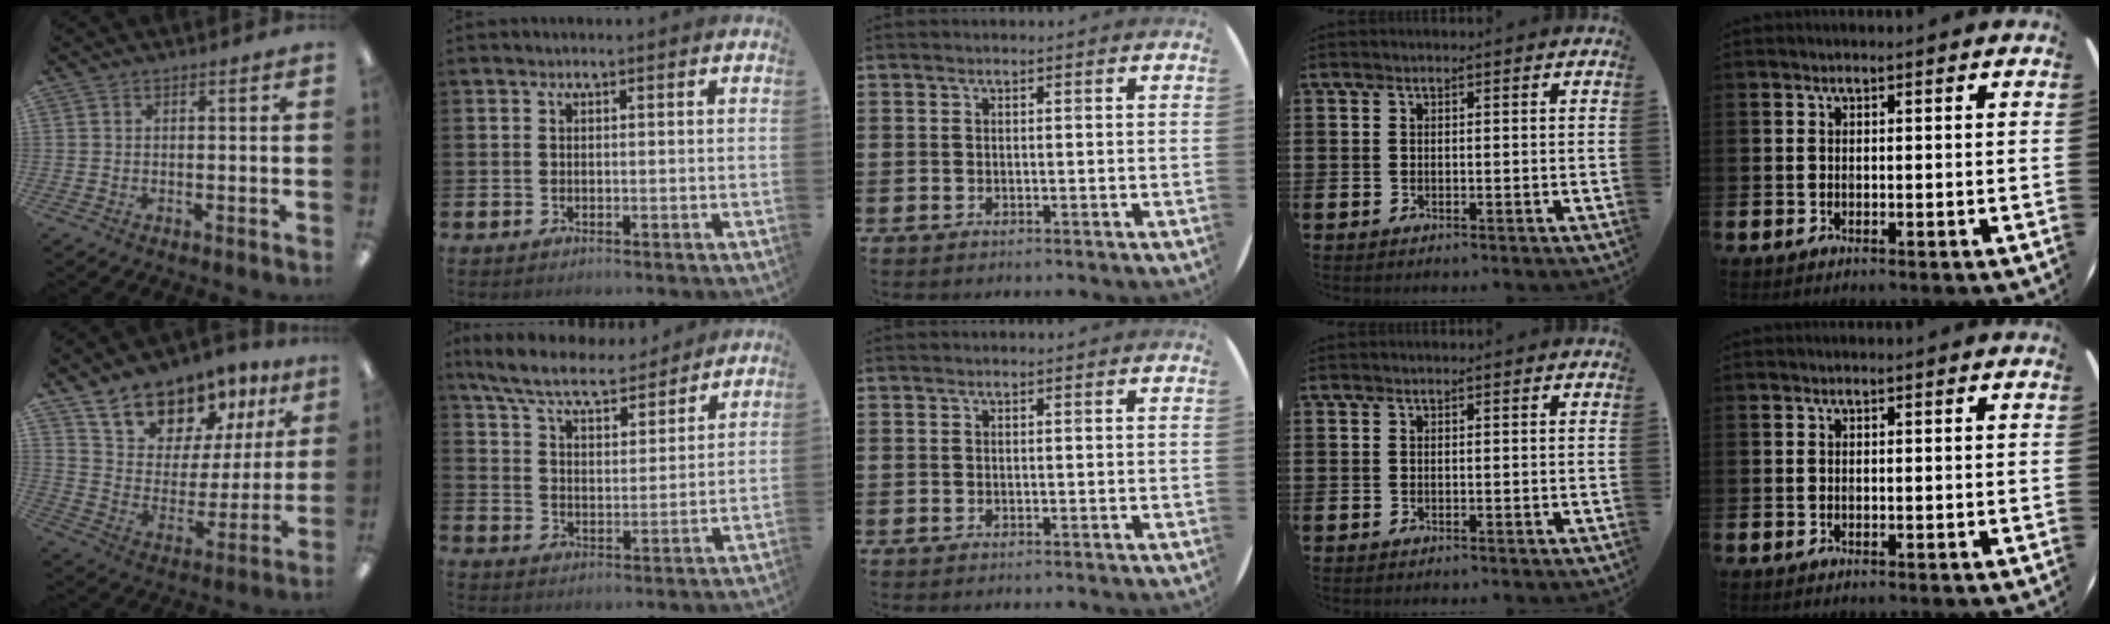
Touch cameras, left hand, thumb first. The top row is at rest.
{"thumb": {"total": 14.3, "force": [12.0, 7.1, 3.2], "torque": [-0.082, -0.091, 0.224]}, "index": {"total": 8.0, "force": [7.3, 1.5, 2.7], "torque": [-0.081, -0.039, 0.130]}}